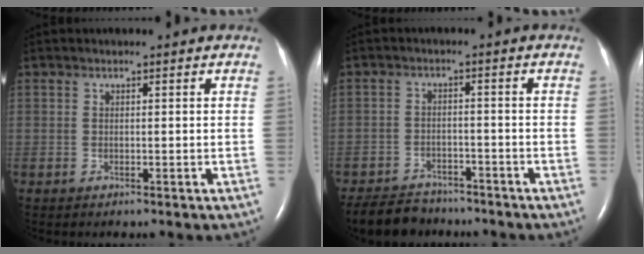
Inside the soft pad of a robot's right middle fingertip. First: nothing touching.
{"total": 7.7, "force": [-6.9, 3.1, 1.7], "torque": [-0.031, -0.010, -0.110]}